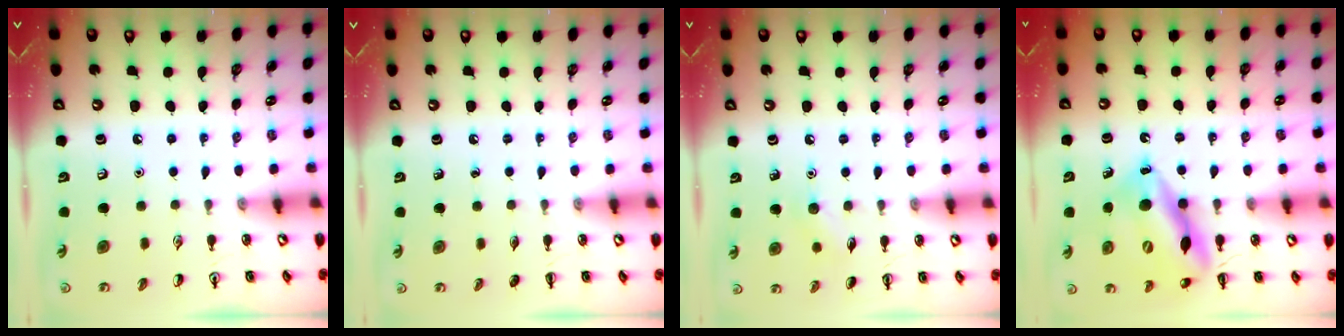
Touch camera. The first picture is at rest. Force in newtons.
{"total": 0.0}
{"total": 5.7, "press": 5.5, "slide": 1.6}
{"total": 15.7, "press": 15.0, "slide": 4.5}